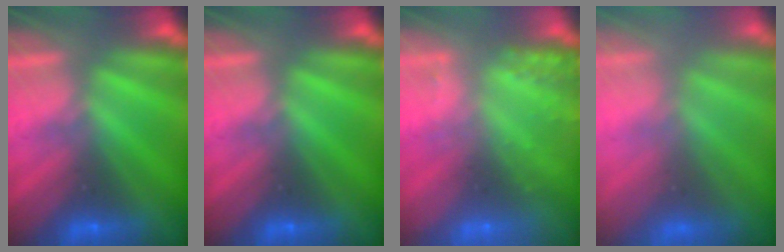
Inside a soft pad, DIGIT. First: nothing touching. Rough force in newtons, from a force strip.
{"total": 0.0}
{"total": 8.0}
{"total": 9.6}